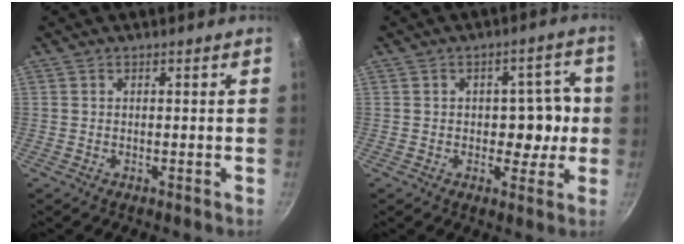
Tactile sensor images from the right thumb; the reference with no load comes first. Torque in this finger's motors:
{"motor_torque": [-0.42, 0.60, 0.11, 0.73, 0.12]}